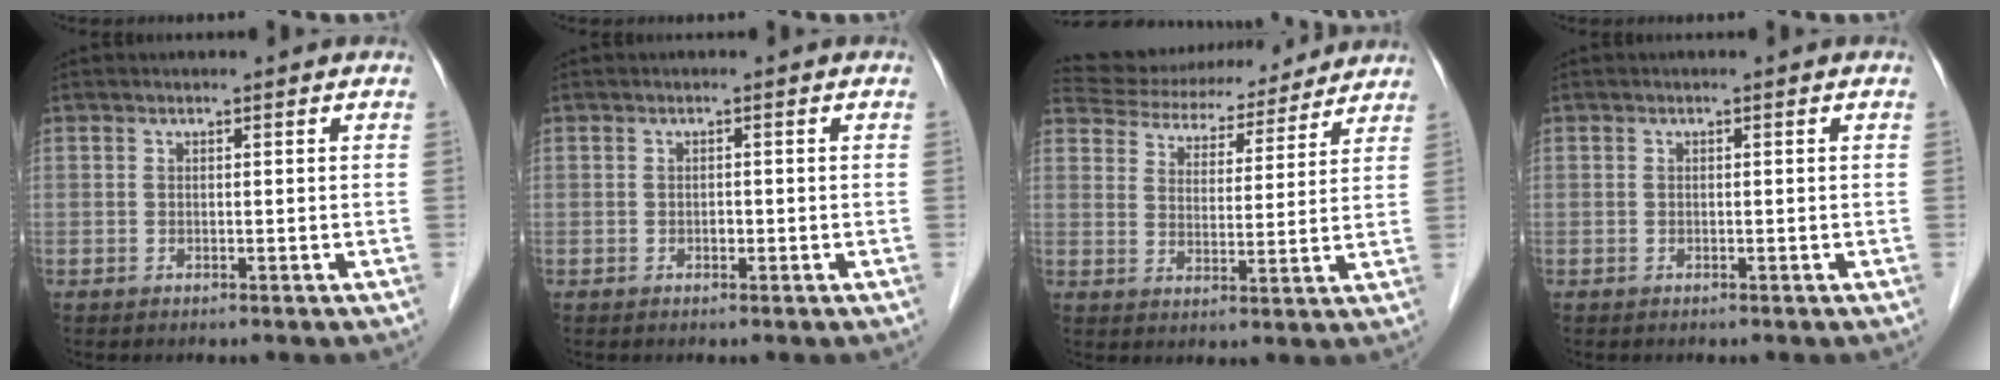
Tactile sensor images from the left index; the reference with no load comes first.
{"total": 0.6, "force": [-0.3, 0.4, 0.3], "torque": [-0.003, -0.001, -0.008]}
{"total": 16.4, "force": [15.2, 5.0, 3.6], "torque": [-0.057, 0.025, 0.213]}
{"total": 0.0}